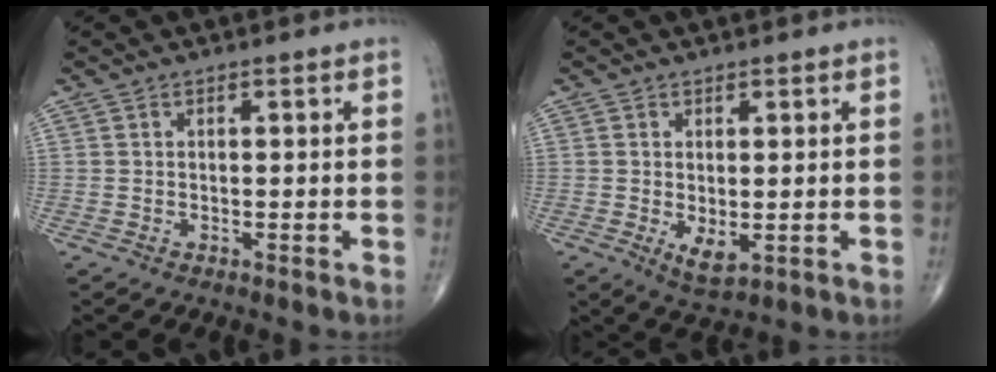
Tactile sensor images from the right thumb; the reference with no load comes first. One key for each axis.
{"total": 3.7, "fx": -0.5, "fy": 1.8, "fz": 3.2, "tx": -0.050, "ty": -0.011, "tz": 0.001}